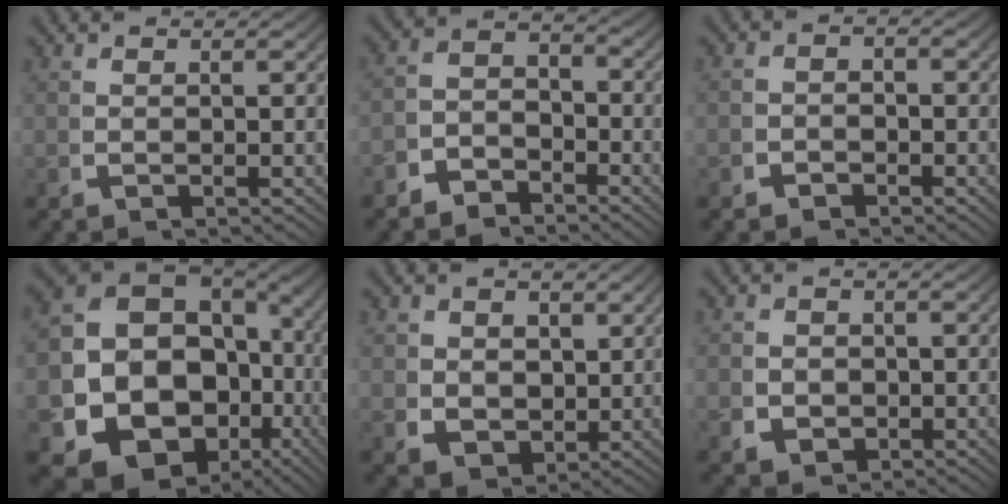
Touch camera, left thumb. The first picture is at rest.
{"total": 4.8, "force": [-2.9, 3.3, 2.0], "torque": [-0.013, -0.012, -0.054]}
{"total": 2.0, "force": [-1.4, 1.3, 0.4], "torque": [0.000, -0.007, -0.027]}
{"total": 21.4, "force": [-4.3, 16.6, 12.8], "torque": [-0.290, -0.087, -0.054]}
{"total": 5.3, "force": [0.5, 4.4, 2.9], "torque": [-0.064, -0.036, 0.028]}
{"total": 3.7, "force": [-0.5, 3.2, 1.7], "torque": [-0.032, -0.014, -0.003]}